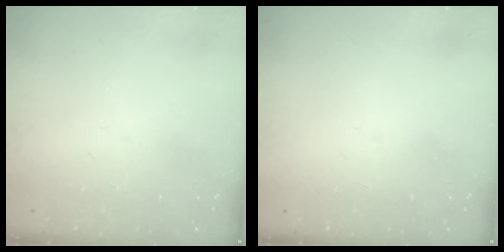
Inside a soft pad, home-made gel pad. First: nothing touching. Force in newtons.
{"total": 1.5, "press": 1.5, "slide": 0.1}